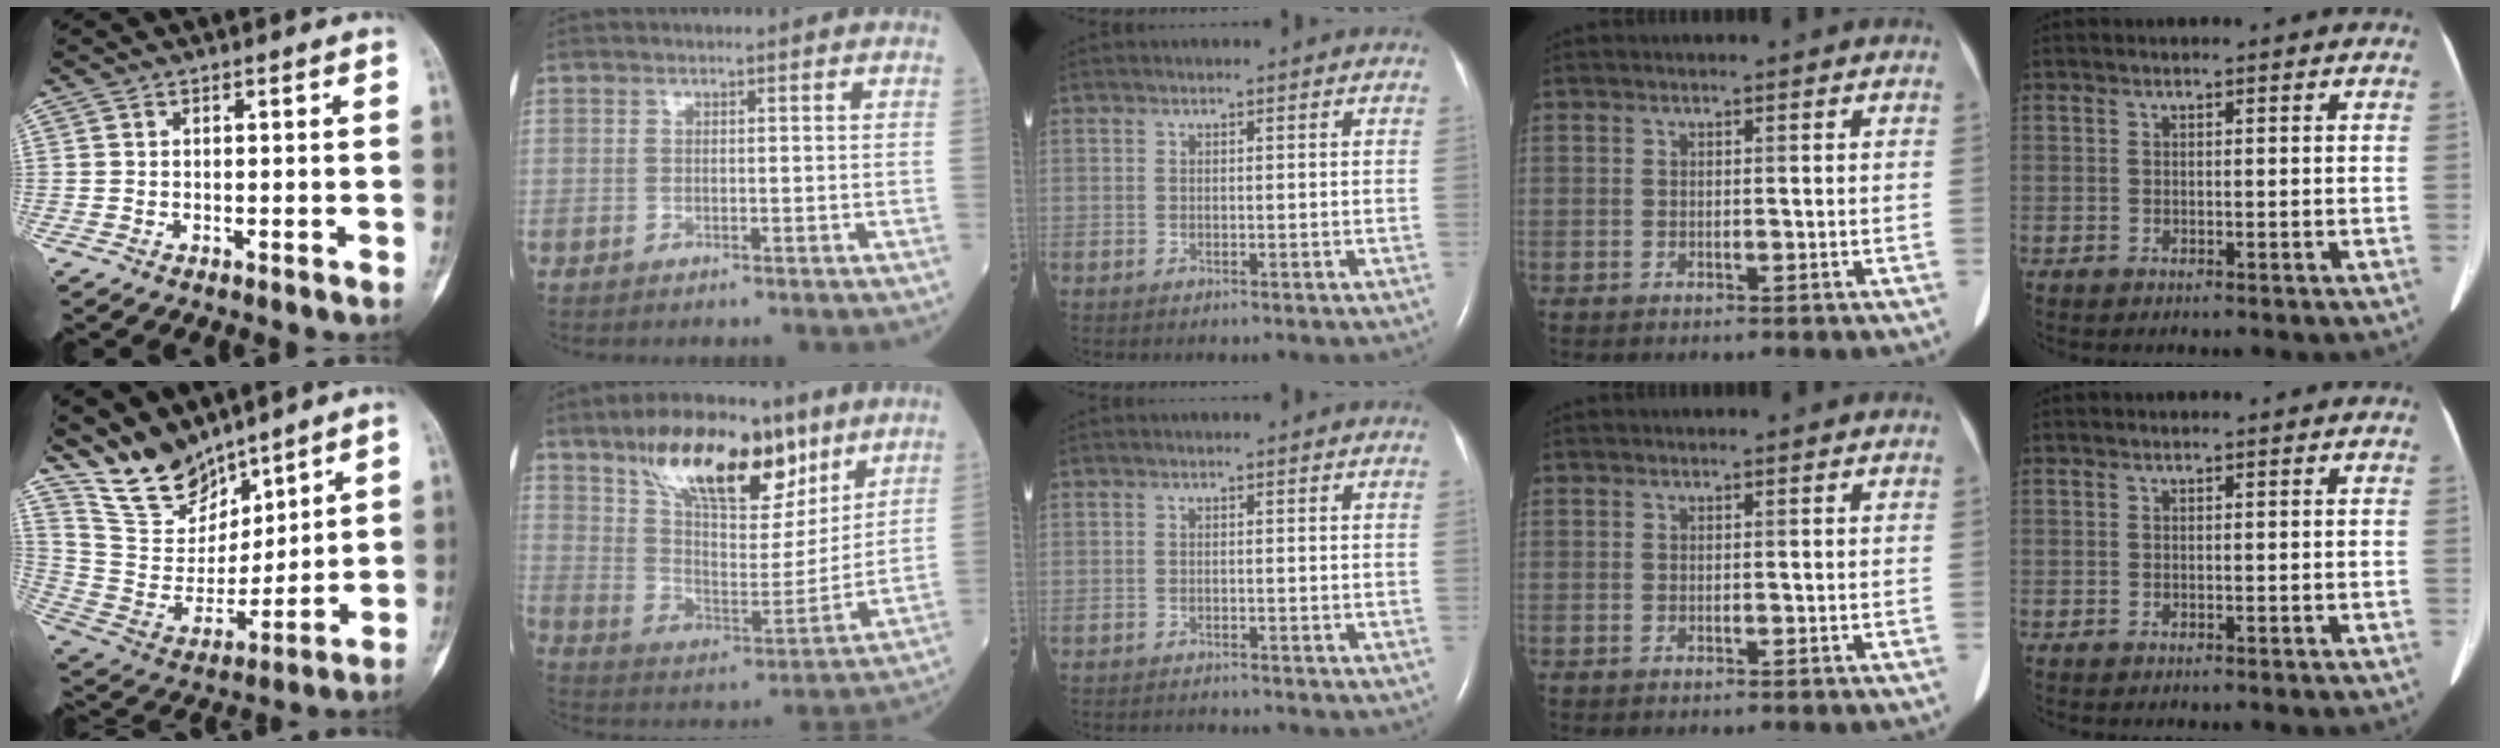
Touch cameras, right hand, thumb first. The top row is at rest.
{"thumb": {"total": 14.9, "force": [12.9, 6.3, 4.1], "torque": [-0.047, -0.070, 0.261]}, "index": {"total": 20.5, "force": [12.4, 7.6, 14.4], "torque": [-0.252, 0.015, 0.216]}, "middle": {"total": 3.3, "force": [-3.2, 0.3, 0.7], "torque": [-0.009, -0.011, -0.044]}}